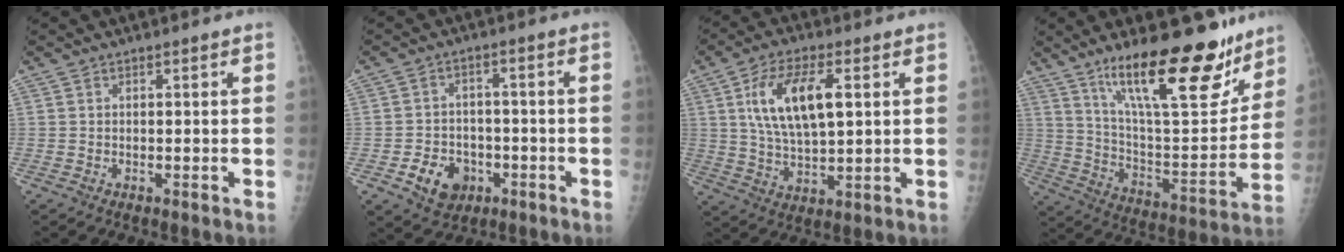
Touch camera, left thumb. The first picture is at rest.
{"total": 7.8, "force": [-3.3, 6.2, 3.4], "torque": [-0.030, 0.021, -0.047]}
{"total": 13.0, "force": [3.5, 5.7, 11.1], "torque": [-0.201, -0.006, 0.068]}
{"total": 24.2, "force": [16.2, 7.3, 16.3], "torque": [-0.211, -0.088, 0.268]}